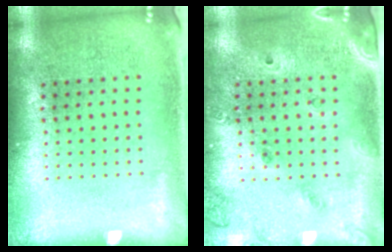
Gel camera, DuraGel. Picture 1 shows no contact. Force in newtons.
{"total": 1.4, "press": 1.3, "slide": 0.6}